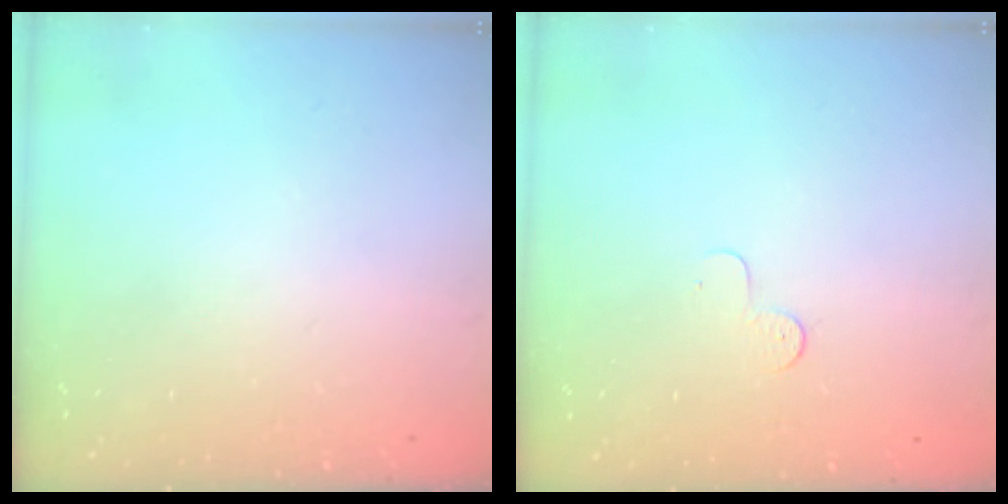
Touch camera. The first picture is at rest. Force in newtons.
{"total": 3.6, "press": 3.5, "slide": 0.3}